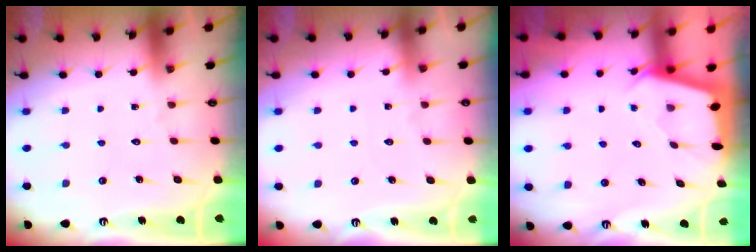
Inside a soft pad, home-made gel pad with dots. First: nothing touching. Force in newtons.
{"total": 2.4, "press": 2.4, "slide": 0.3}
{"total": 2.0, "press": 2.0, "slide": 0.3}